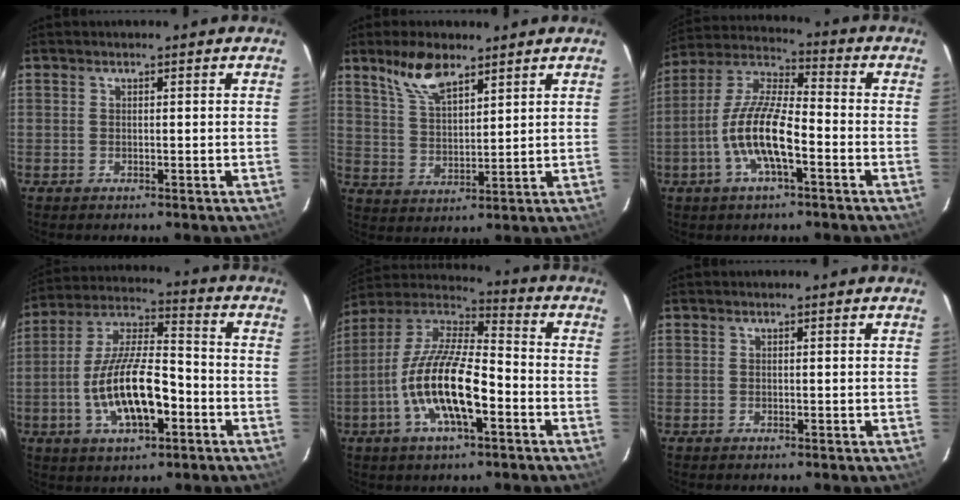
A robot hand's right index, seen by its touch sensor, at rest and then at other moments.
{"total": 8.4, "force": [6.0, 3.1, 4.9], "torque": [-0.094, 0.011, 0.122]}
{"total": 13.0, "force": [-4.5, 3.5, 11.7], "torque": [-0.241, 0.000, -0.090]}
{"total": 15.9, "force": [-4.9, 5.7, 13.9], "torque": [-0.275, 0.003, -0.086]}
{"total": 17.0, "force": [-5.7, 5.3, 15.1], "torque": [-0.300, -0.008, -0.115]}
{"total": 0.0}